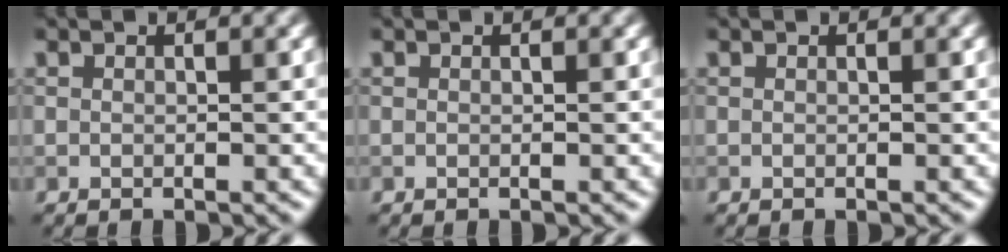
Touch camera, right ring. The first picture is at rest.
{"total": 0.0}
{"total": 0.0}